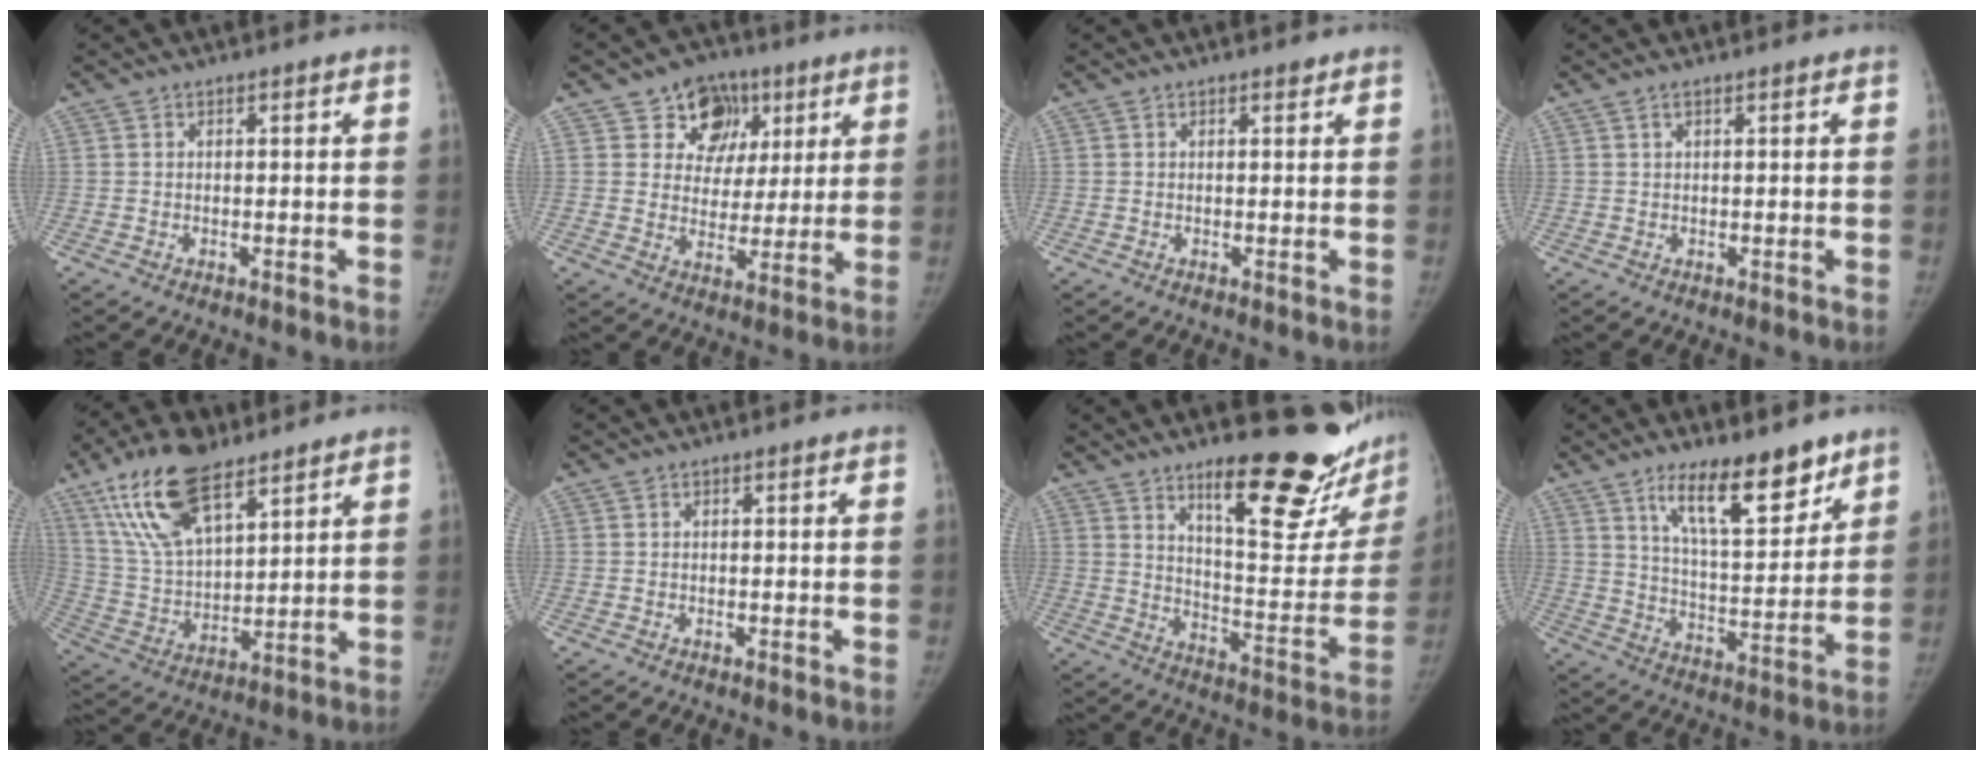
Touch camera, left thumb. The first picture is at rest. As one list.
[{"total": 11.0, "force": [5.3, 8.9, 3.7], "torque": [-0.011, -0.012, 0.083]}, {"total": 0.6, "force": [0.5, 0.3, 0.2], "torque": [-0.005, -0.004, 0.007]}, {"total": 0.9, "force": [0.6, 0.3, 0.6], "torque": [-0.013, 0.002, 0.013]}, {"total": 17.5, "force": [11.0, 7.6, 11.4], "torque": [-0.195, -0.035, 0.215]}, {"total": 0.0}, {"total": 23.9, "force": [16.4, 6.9, 16.0], "torque": [-0.173, -0.117, 0.236]}, {"total": 14.8, "force": [9.9, 4.8, 9.9], "torque": [-0.124, -0.068, 0.171]}]